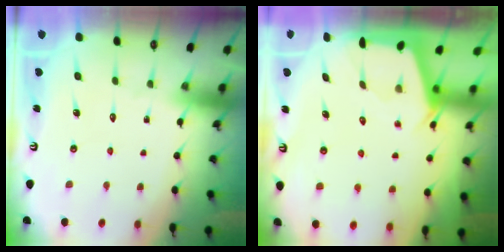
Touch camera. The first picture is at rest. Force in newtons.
{"total": 2.1, "press": 2.1, "slide": 0.3}